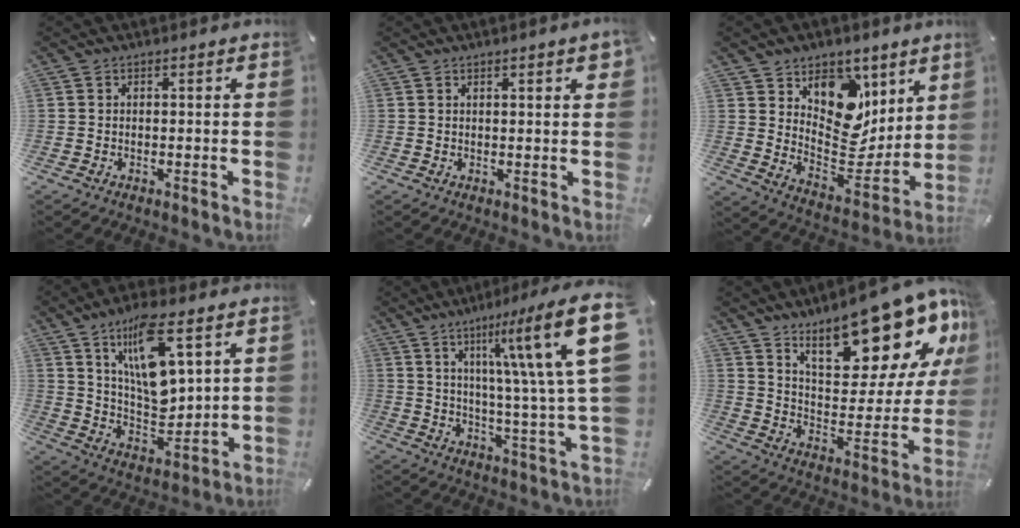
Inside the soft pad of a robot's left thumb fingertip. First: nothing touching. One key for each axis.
{"total": 2.2, "fx": 1.2, "fy": 0.2, "fz": 1.8, "tx": -0.036, "ty": 0.000, "tz": 0.019}
{"total": 13.1, "fx": 6.1, "fy": 10.6, "fz": 4.9, "tx": -0.035, "ty": -0.073, "tz": 0.111}
{"total": 15.6, "fx": 8.0, "fy": 6.7, "fz": 11.6, "tx": -0.221, "ty": -0.034, "tz": 0.132}
{"total": 24.2, "fx": 9.2, "fy": 4.8, "fz": 21.8, "tx": -0.312, "ty": -0.056, "tz": 0.136}
{"total": 23.3, "fx": 16.8, "fy": 9.0, "fz": 13.4, "tx": -0.171, "ty": -0.122, "tz": 0.280}